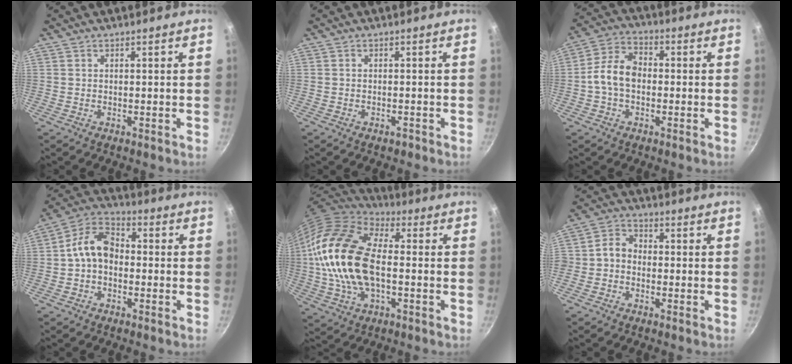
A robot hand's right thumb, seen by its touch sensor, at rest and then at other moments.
{"total": 0.9, "force": [-0.7, 0.5, 0.4], "torque": [-0.006, 0.006, -0.007]}
{"total": 8.5, "force": [-0.8, 6.0, 6.0], "torque": [-0.098, 0.028, -0.032]}
{"total": 9.1, "force": [-0.8, 6.5, 6.3], "torque": [-0.089, 0.035, -0.033]}
{"total": 21.4, "force": [-0.2, 12.3, 17.5], "torque": [-0.334, 0.029, -0.015]}
{"total": 4.7, "force": [-1.1, 3.8, 2.4], "torque": [-0.025, 0.020, -0.036]}